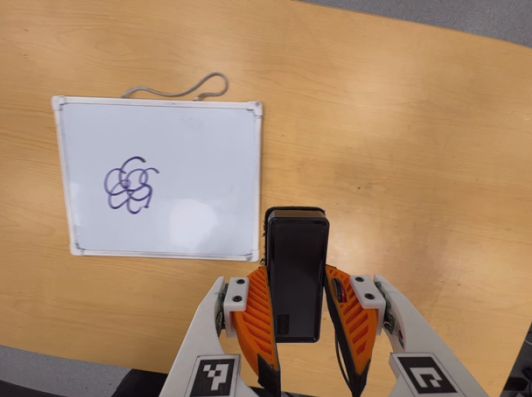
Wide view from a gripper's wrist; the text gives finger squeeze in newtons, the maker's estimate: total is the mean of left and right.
{"total": 4.2, "left": 2.8, "right": 5.6}